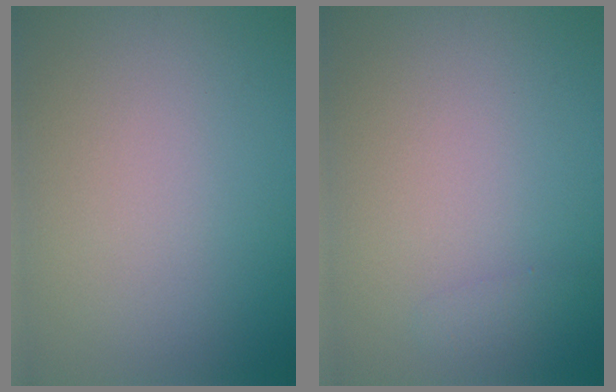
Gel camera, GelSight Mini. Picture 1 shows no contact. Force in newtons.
{"total": 0.8, "press": 0.8, "slide": 0.0}